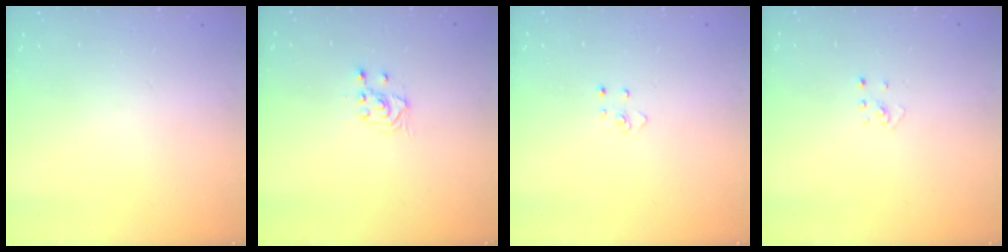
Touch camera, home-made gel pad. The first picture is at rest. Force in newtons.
{"total": 2.5, "press": 2.4, "slide": 0.7}
{"total": 3.2, "press": 3.2, "slide": 0.2}
{"total": 2.0, "press": 2.0, "slide": 0.3}